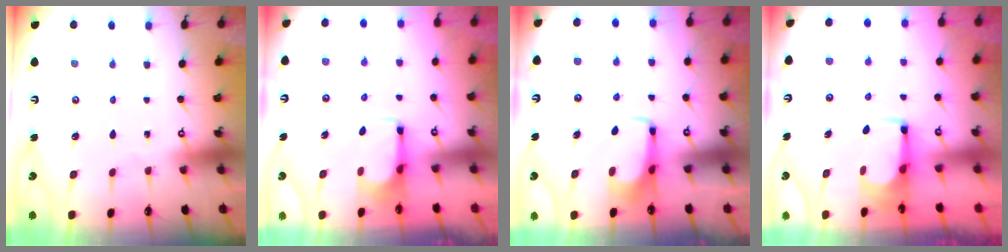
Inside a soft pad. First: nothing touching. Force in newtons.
{"total": 2.8, "press": 2.8, "slide": 0.5}
{"total": 3.7, "press": 3.7, "slide": 0.3}
{"total": 2.5, "press": 2.5, "slide": 0.1}